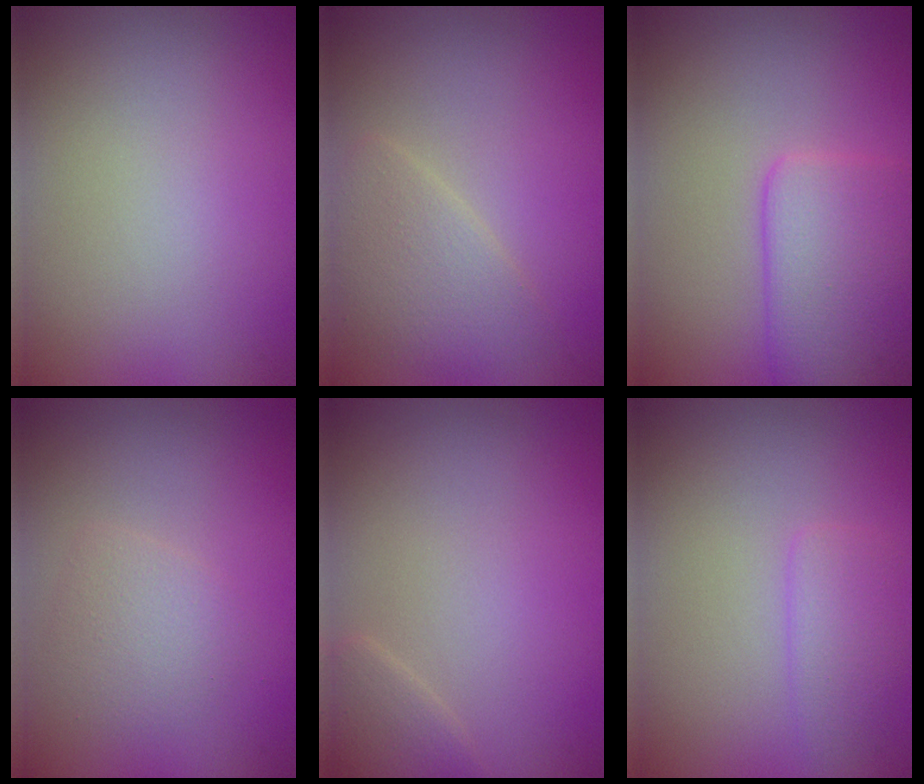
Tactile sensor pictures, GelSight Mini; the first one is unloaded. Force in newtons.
{"total": 3.1, "press": 3.1, "slide": 0.0}
{"total": 4.7, "press": 4.7, "slide": 0.2}
{"total": 2.0, "press": 2.0, "slide": 0.2}
{"total": 1.5, "press": 1.5, "slide": 0.1}
{"total": 1.9, "press": 1.9, "slide": 0.1}